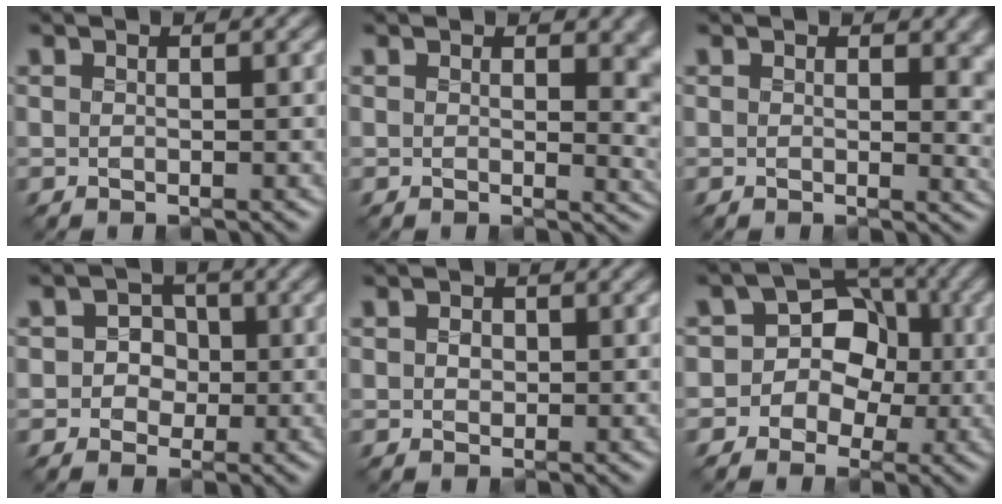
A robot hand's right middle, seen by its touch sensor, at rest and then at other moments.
{"total": 4.4, "force": [1.6, 2.7, 3.1], "torque": [-0.034, -0.013, 0.027]}
{"total": 4.0, "force": [1.6, 2.5, 2.7], "torque": [-0.035, -0.010, 0.028]}
{"total": 3.6, "force": [0.1, 3.2, 1.7], "torque": [-0.014, 0.010, -0.017]}
{"total": 1.1, "force": [-0.1, 0.9, 0.6], "torque": [-0.014, 0.001, -0.006]}
{"total": 9.3, "force": [-0.6, 8.5, 3.7], "torque": [-0.039, 0.062, -0.058]}